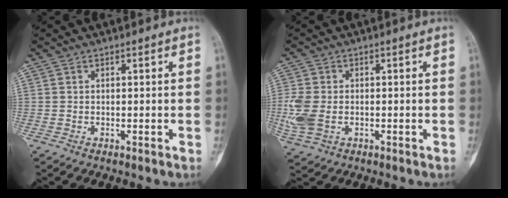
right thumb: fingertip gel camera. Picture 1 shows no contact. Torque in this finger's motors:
{"motor_torque": [1.54, 0.96, 1.11, -0.05, 0.11]}